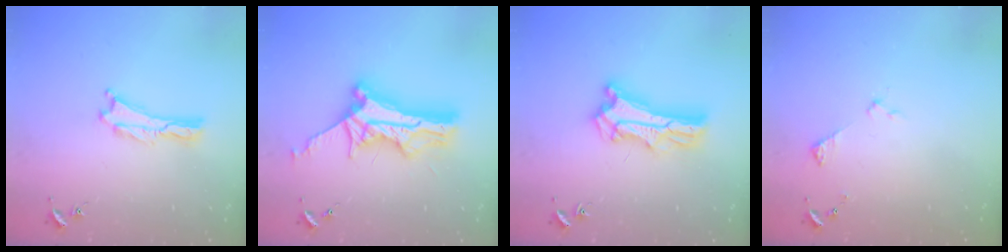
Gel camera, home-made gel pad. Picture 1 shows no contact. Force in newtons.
{"total": 12.2, "press": 12.1, "slide": 1.1}
{"total": 9.8, "press": 9.7, "slide": 0.7}
{"total": 2.9, "press": 2.9, "slide": 0.3}